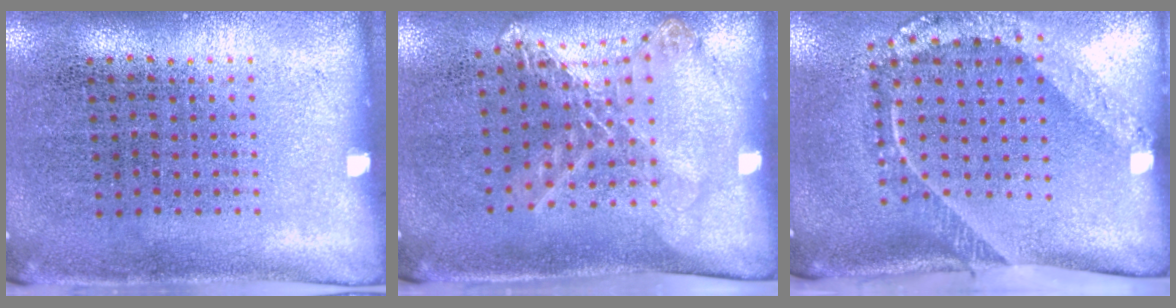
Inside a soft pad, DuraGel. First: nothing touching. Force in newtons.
{"total": 1.3, "press": 1.2, "slide": 0.4}
{"total": 2.4, "press": 1.6, "slide": 1.8}